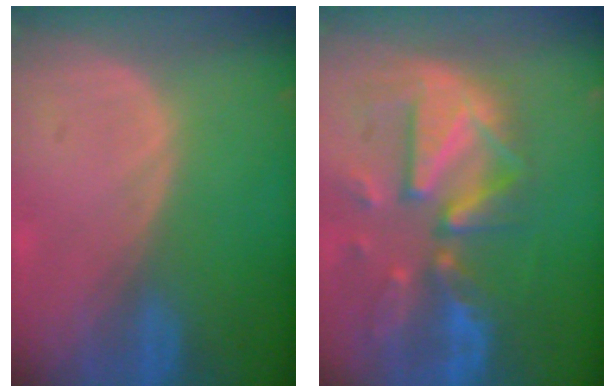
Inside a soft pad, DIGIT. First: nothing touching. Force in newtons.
{"total": 12.1, "press": 10.5, "slide": 6.1}